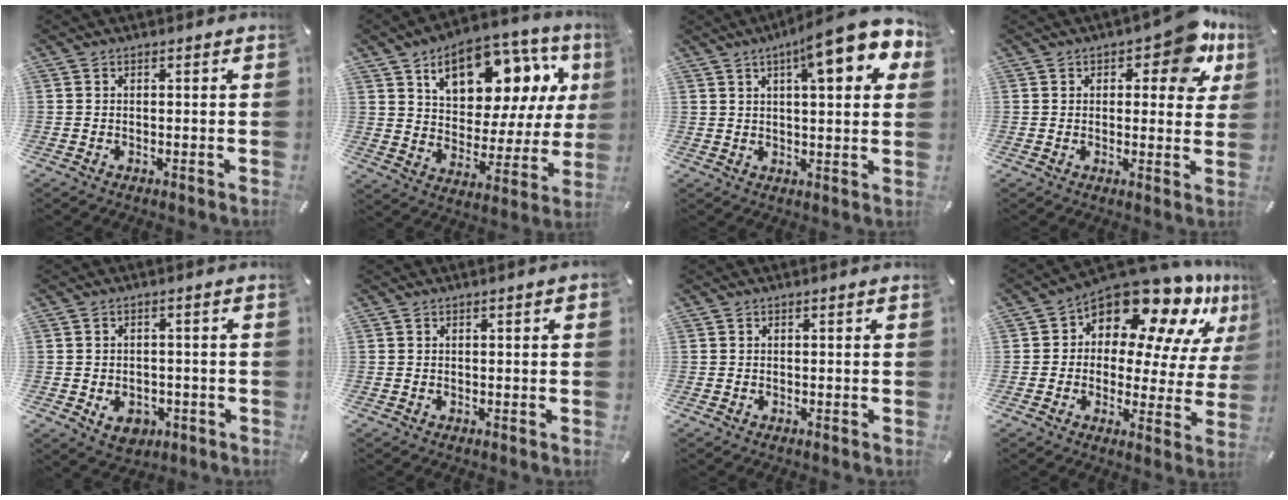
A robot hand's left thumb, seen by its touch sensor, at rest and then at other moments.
{"total": 17.2, "force": [9.9, 10.1, 9.7], "torque": [-0.152, -0.049, 0.169]}
{"total": 13.5, "force": [7.5, 4.0, 10.5], "torque": [-0.149, -0.033, 0.116]}
{"total": 10.7, "force": [5.8, 5.2, 7.3], "torque": [-0.080, -0.029, 0.094]}
{"total": 5.8, "force": [-2.0, 4.5, 3.1], "torque": [-0.045, 0.004, -0.036]}
{"total": 1.2, "force": [0.2, 0.2, 1.2], "torque": [-0.022, 0.001, 0.003]}
{"total": 0.0}
{"total": 15.0, "force": [11.5, 6.8, 6.9], "torque": [-0.107, -0.106, 0.193]}